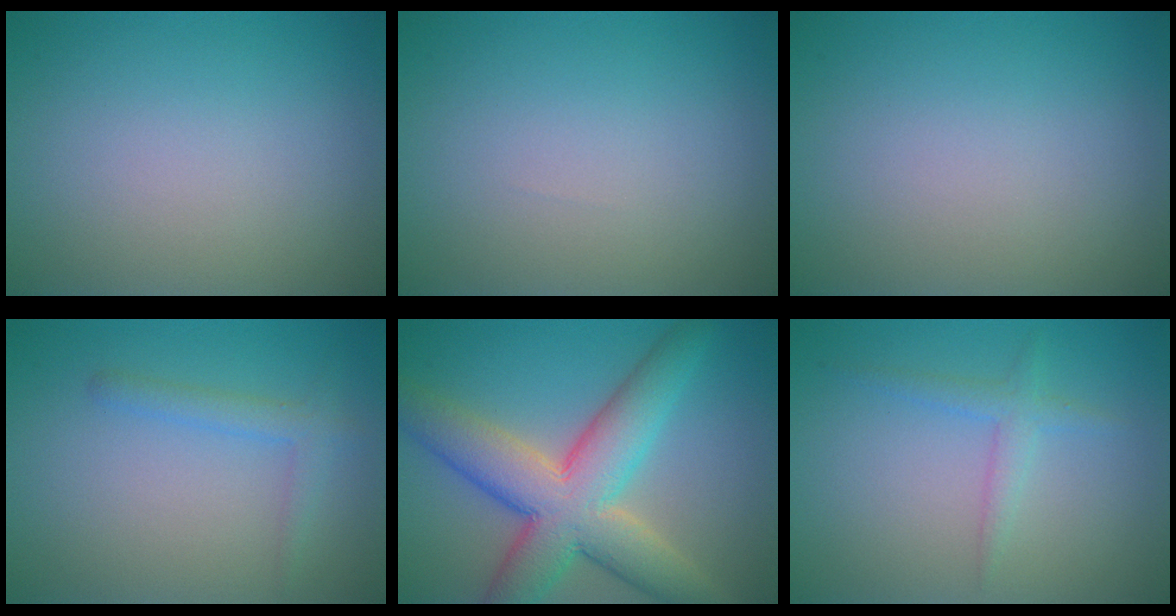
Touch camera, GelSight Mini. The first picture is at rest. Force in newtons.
{"total": 0.0}
{"total": 0.0}
{"total": 1.9, "press": 1.9, "slide": 0.1}
{"total": 9.7, "press": 9.7, "slide": 0.2}
{"total": 1.7, "press": 1.7, "slide": 0.1}